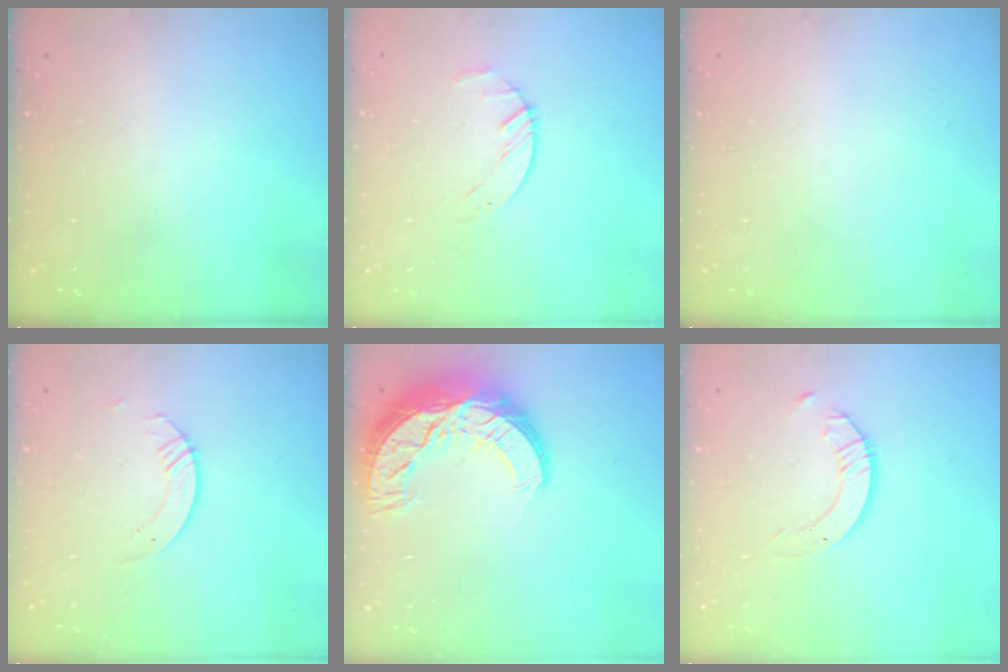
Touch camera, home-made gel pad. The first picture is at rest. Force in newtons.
{"total": 2.2, "press": 2.2, "slide": 0.4}
{"total": 0.0}
{"total": 2.2, "press": 2.2, "slide": 0.2}
{"total": 16.4, "press": 16.4, "slide": 0.9}
{"total": 2.0, "press": 2.0, "slide": 0.2}